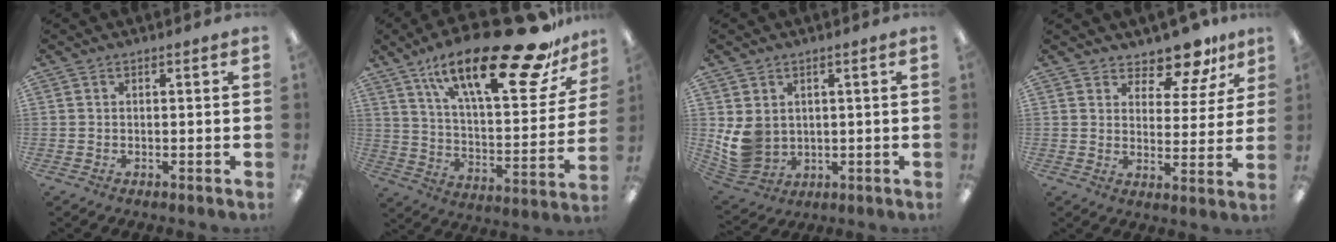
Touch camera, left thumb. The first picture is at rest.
{"total": 28.6, "force": [18.5, 9.0, 19.9], "torque": [-0.303, -0.109, 0.302]}
{"total": 8.7, "force": [1.5, 7.5, 4.1], "torque": [-0.102, -0.009, 0.032]}
{"total": 9.5, "force": [8.4, 3.3, 2.8], "torque": [-0.042, -0.064, 0.152]}